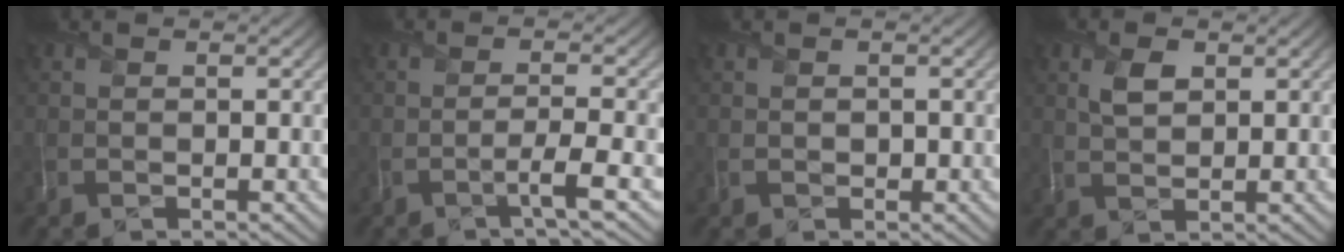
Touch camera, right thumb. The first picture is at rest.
{"total": 3.0, "force": [-1.4, 0.0, 2.7], "torque": [-0.042, 0.013, -0.040]}
{"total": 1.1, "force": [0.0, 0.9, 0.6], "torque": [-0.008, -0.002, 0.003]}
{"total": 2.7, "force": [1.7, 1.3, 1.8], "torque": [-0.041, 0.005, 0.033]}